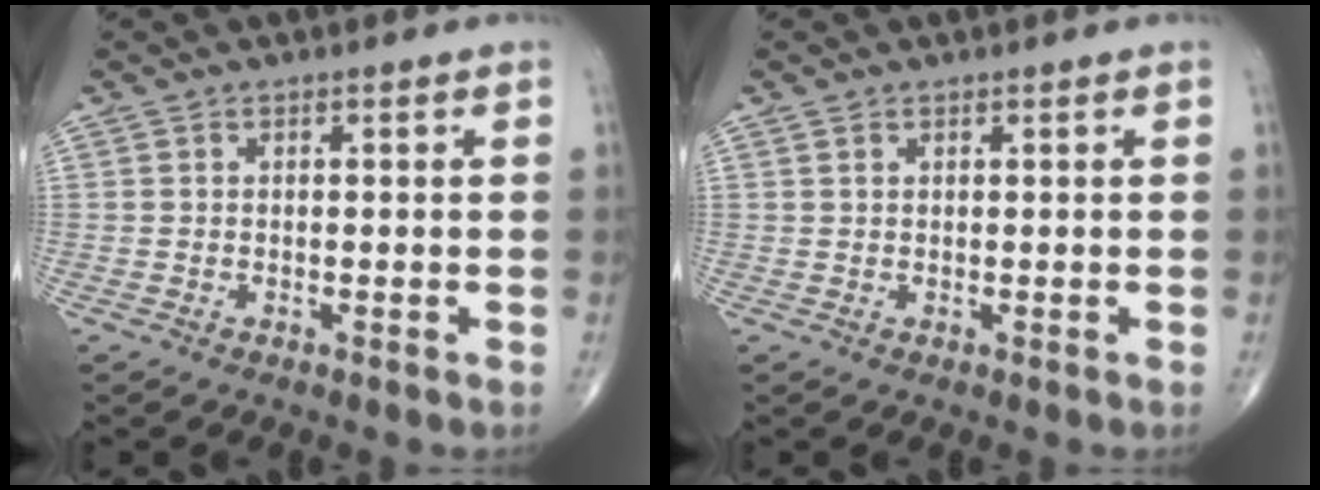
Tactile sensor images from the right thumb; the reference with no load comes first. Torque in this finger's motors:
{"motor_torque": [-0.15, 0.27, -0.36, -0.26, 0.06]}